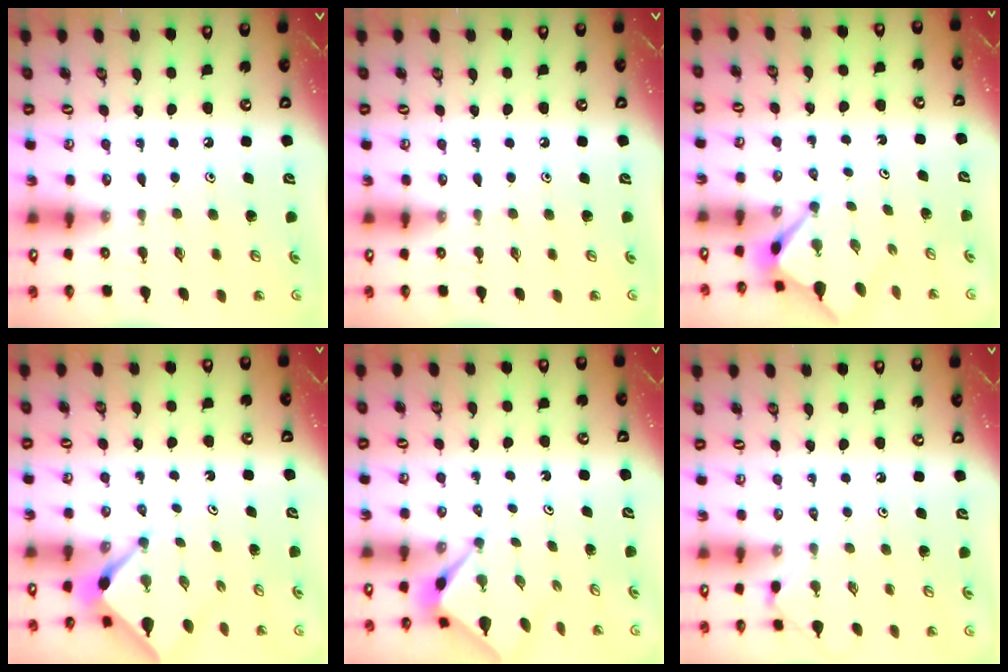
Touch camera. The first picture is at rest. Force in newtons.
{"total": 0.0}
{"total": 2.9, "press": 2.9, "slide": 0.2}
{"total": 2.3, "press": 2.3, "slide": 0.3}
{"total": 2.8, "press": 2.8, "slide": 0.1}
{"total": 2.1, "press": 2.0, "slide": 0.5}